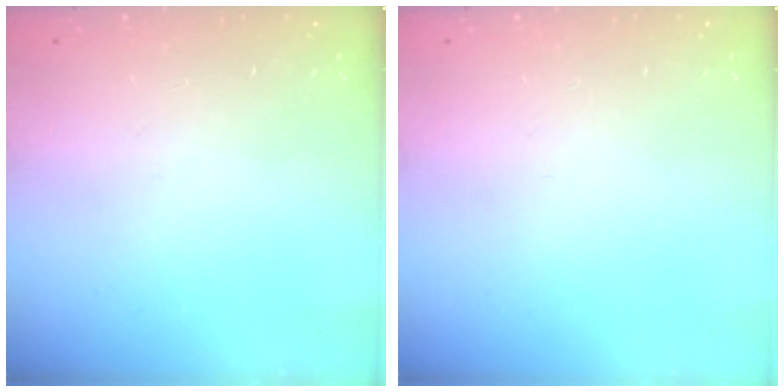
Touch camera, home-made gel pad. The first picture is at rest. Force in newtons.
{"total": 0.0}